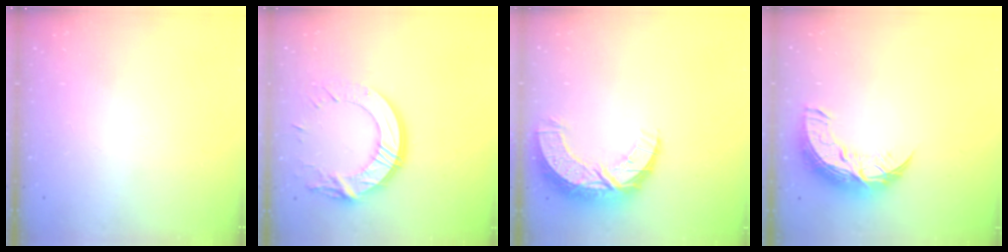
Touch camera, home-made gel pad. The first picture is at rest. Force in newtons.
{"total": 16.0, "press": 16.0, "slide": 1.0}
{"total": 11.6, "press": 11.6, "slide": 0.7}
{"total": 11.5, "press": 11.4, "slide": 0.7}